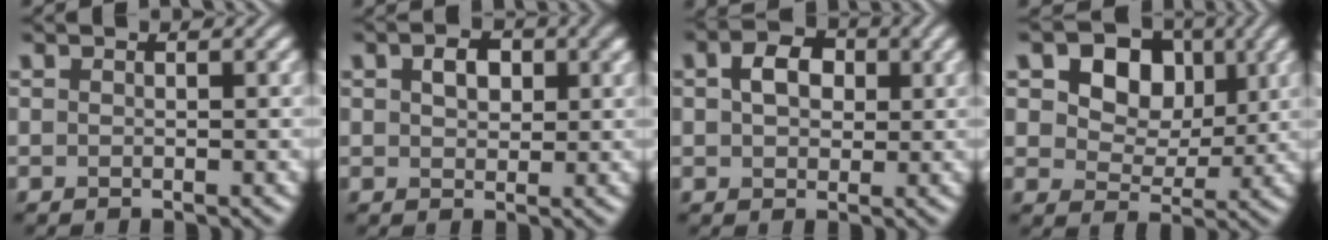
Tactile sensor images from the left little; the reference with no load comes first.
{"total": 2.8, "force": [0.9, 1.8, 1.9], "torque": [-0.036, 0.002, 0.016]}
{"total": 3.8, "force": [0.9, 2.6, 2.5], "torque": [-0.050, 0.007, 0.011]}
{"total": 7.8, "force": [2.9, 5.7, 4.5], "torque": [-0.094, 0.003, 0.043]}